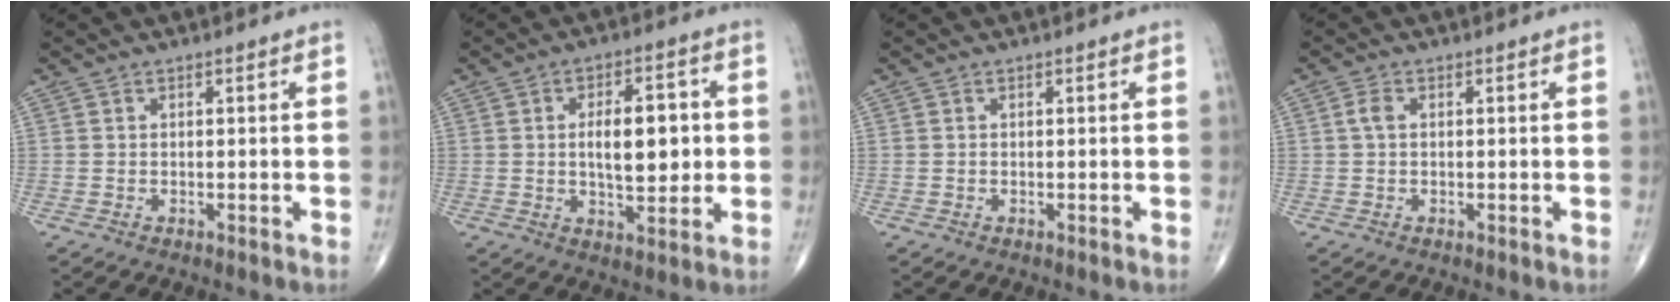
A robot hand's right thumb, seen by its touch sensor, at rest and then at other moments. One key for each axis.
{"total": 10.3, "fx": 0.6, "fy": 4.8, "fz": 9.1, "tx": -0.122, "ty": 0.001, "tz": 0.013}
{"total": 0.0}
{"total": 1.8, "fx": 0.2, "fy": 1.1, "fz": 1.5, "tx": -0.032, "ty": 0.005, "tz": 0.002}